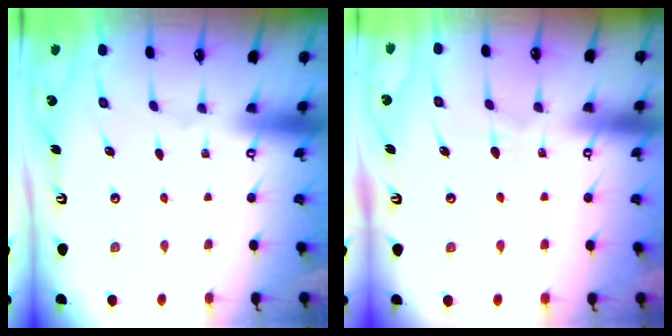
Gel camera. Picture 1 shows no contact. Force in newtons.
{"total": 4.9, "press": 4.9, "slide": 0.3}